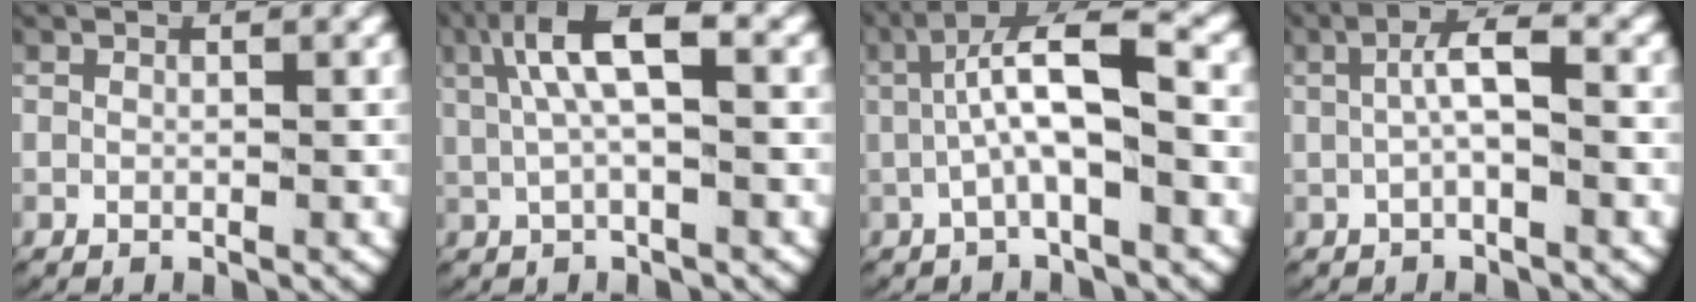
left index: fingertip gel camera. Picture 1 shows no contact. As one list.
[{"total": 6.3, "force": [1.9, 2.4, 5.5], "torque": [-0.100, 0.018, 0.028]}, {"total": 6.2, "force": [0.0, 2.3, 5.7], "torque": [-0.097, 0.006, -0.003]}, {"total": 3.2, "force": [0.1, 0.9, 3.1], "torque": [-0.050, 0.011, -0.003]}]